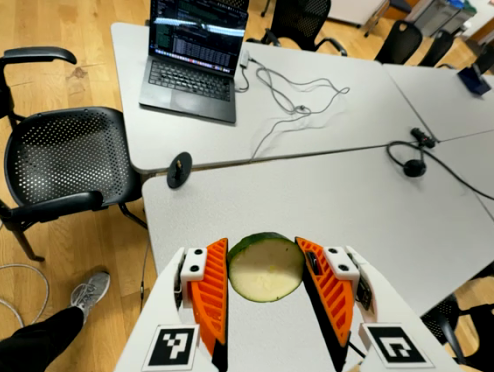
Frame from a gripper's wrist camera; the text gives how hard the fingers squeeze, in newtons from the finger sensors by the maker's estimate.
{"total": 8.2, "left": 7.8, "right": 8.5}